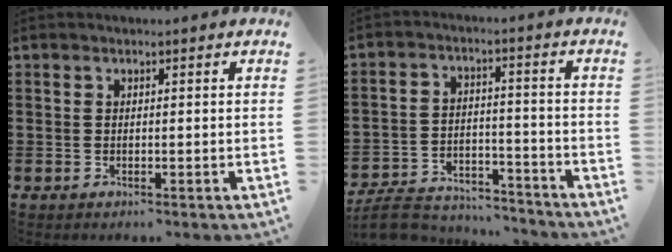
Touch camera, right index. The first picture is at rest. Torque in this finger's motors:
{"motor_torque": [-2.14, 0.00, -1.05, -0.21]}